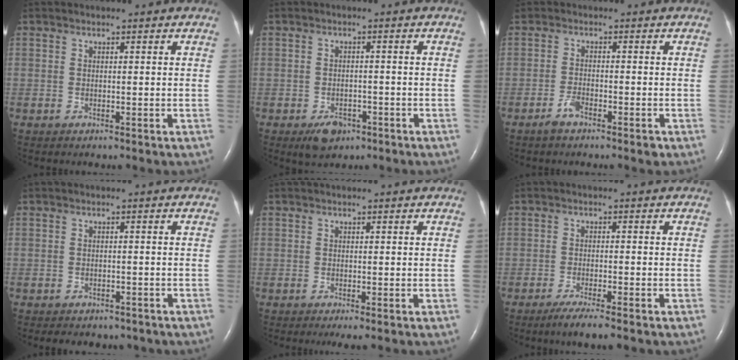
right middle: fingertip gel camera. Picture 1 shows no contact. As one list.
[{"total": 4.0, "force": [-2.5, 2.4, 2.0], "torque": [-0.036, 0.000, -0.031]}, {"total": 2.7, "force": [-1.9, 0.9, 1.7], "torque": [-0.032, 0.000, -0.034]}, {"total": 6.7, "force": [-5.4, 3.1, 2.3], "torque": [-0.034, 0.007, -0.056]}, {"total": 1.2, "force": [-0.6, 0.1, 1.0], "torque": [-0.019, -0.005, -0.009]}, {"total": 4.9, "force": [-3.4, 0.1, 3.4], "torque": [-0.062, -0.014, -0.054]}]